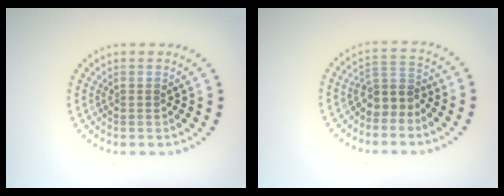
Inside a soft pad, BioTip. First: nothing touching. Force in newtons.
{"total": 2.6, "press": 2.0, "slide": 1.7}